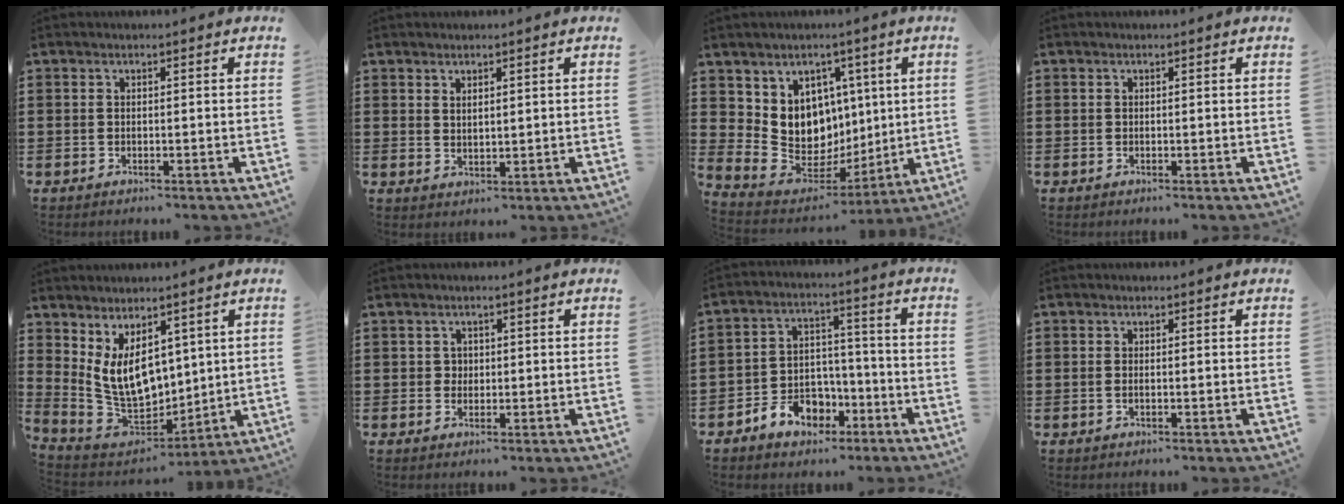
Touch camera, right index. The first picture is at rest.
{"total": 1.4, "force": [1.2, 0.4, 0.5], "torque": [-0.010, 0.001, 0.022]}
{"total": 10.1, "force": [2.2, 9.4, 3.0], "torque": [-0.100, -0.042, 0.049]}
{"total": 0.0}
{"total": 10.3, "force": [3.0, 6.9, 7.0], "torque": [-0.171, -0.021, 0.060]}
{"total": 1.4, "force": [0.2, 1.3, 0.4], "torque": [-0.012, 0.007, 0.004]}
{"total": 6.1, "force": [-3.7, 4.5, 1.6], "torque": [-0.037, 0.026, -0.068]}
{"total": 0.6, "force": [-0.3, -0.1, 0.4], "torque": [-0.009, -0.004, -0.005]}